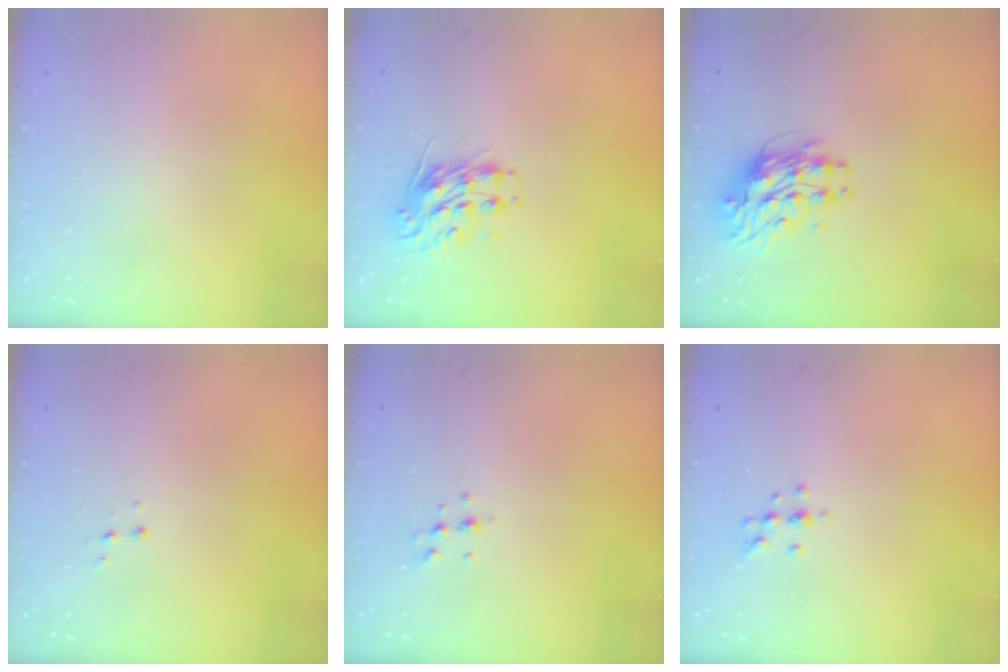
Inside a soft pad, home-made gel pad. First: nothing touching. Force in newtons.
{"total": 8.9, "press": 8.9, "slide": 0.2}
{"total": 9.4, "press": 9.3, "slide": 0.9}
{"total": 3.3, "press": 3.2, "slide": 0.4}
{"total": 5.3, "press": 5.2, "slide": 1.4}
{"total": 5.4, "press": 5.2, "slide": 1.4}